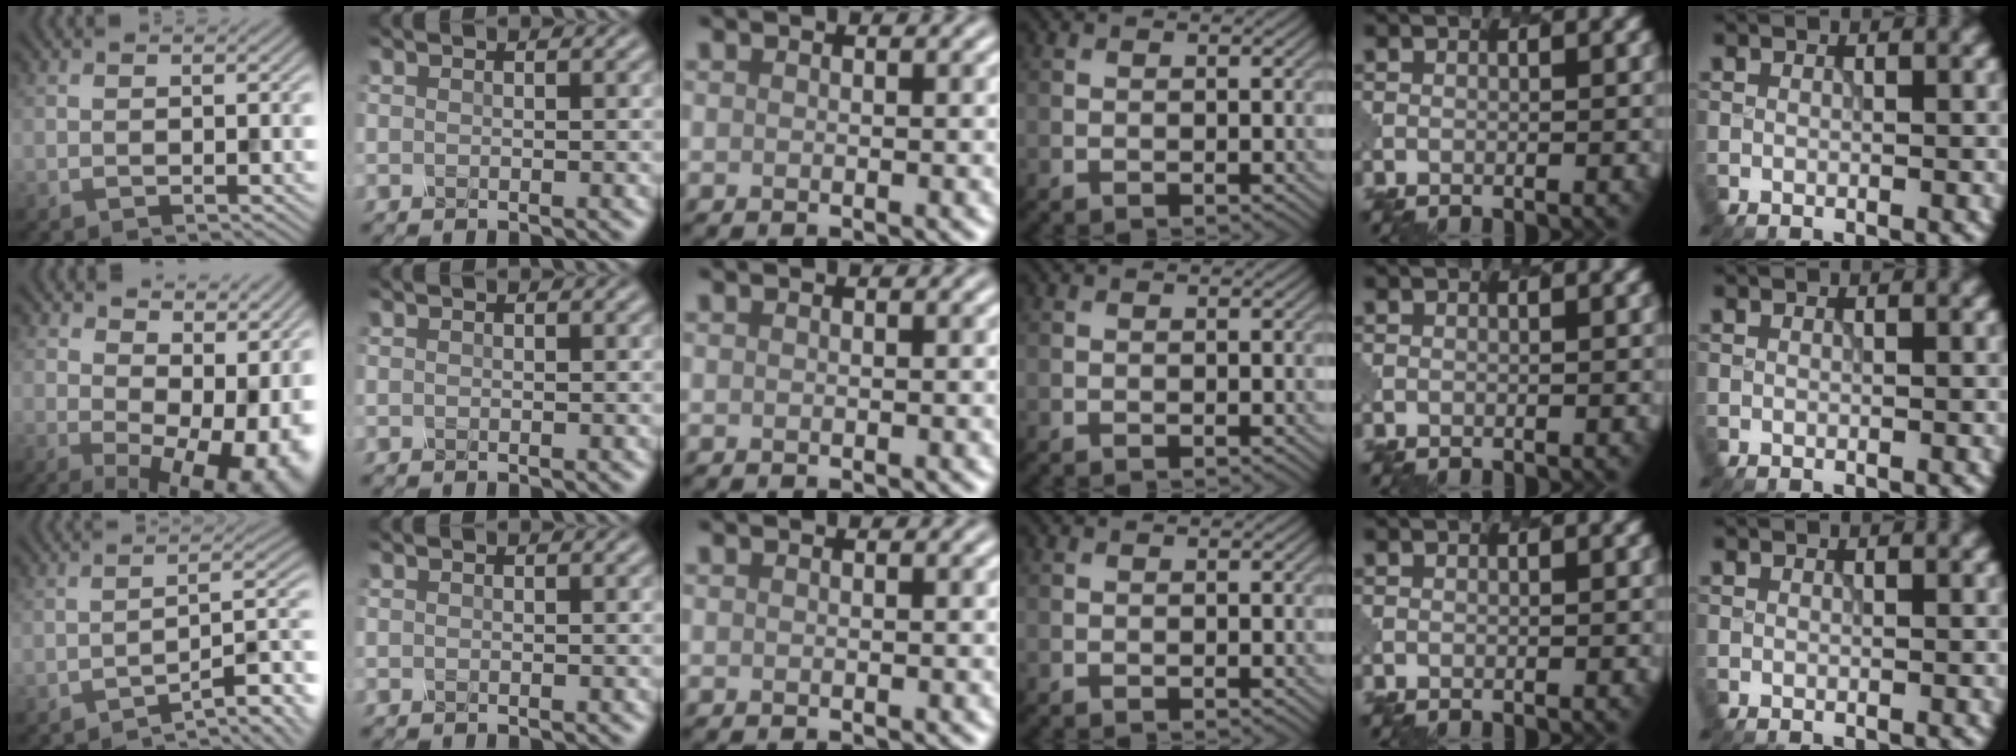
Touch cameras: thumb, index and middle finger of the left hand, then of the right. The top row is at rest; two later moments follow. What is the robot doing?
{"motion": "dispense", "object": "dispenser bottle"}